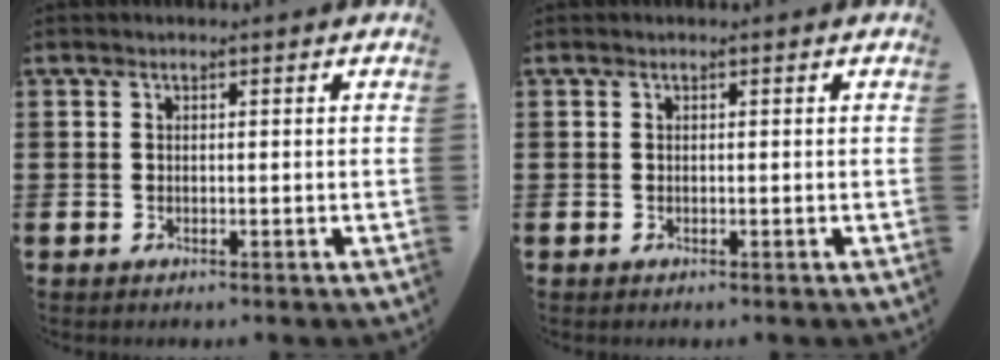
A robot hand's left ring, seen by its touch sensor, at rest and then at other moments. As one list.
[{"total": 0.0}]